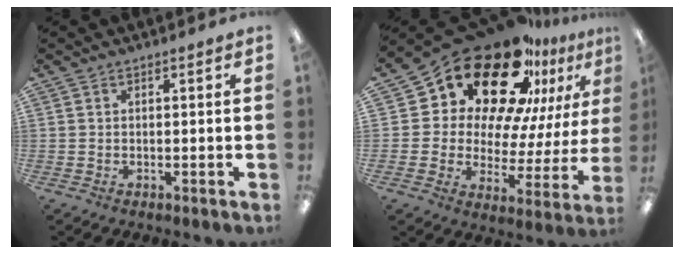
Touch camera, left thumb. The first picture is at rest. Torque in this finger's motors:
{"motor_torque": [0.68, 2.64, 1.48, -1.29, 0.20]}